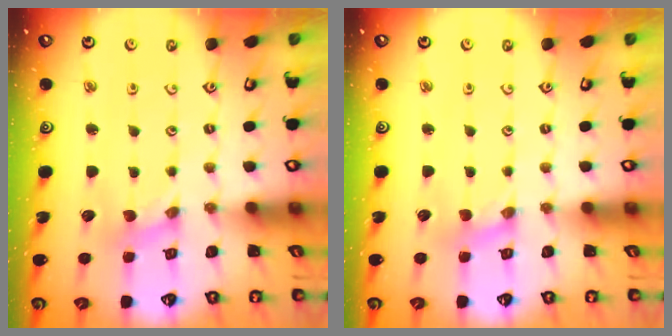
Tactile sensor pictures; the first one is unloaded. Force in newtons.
{"total": 1.2, "press": 1.2, "slide": 0.2}